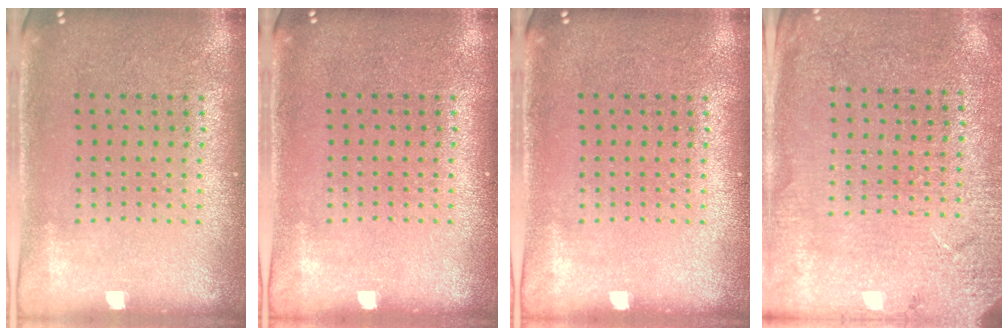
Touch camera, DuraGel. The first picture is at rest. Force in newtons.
{"total": 0.0}
{"total": 0.0}
{"total": 2.6, "press": 2.6, "slide": 0.4}